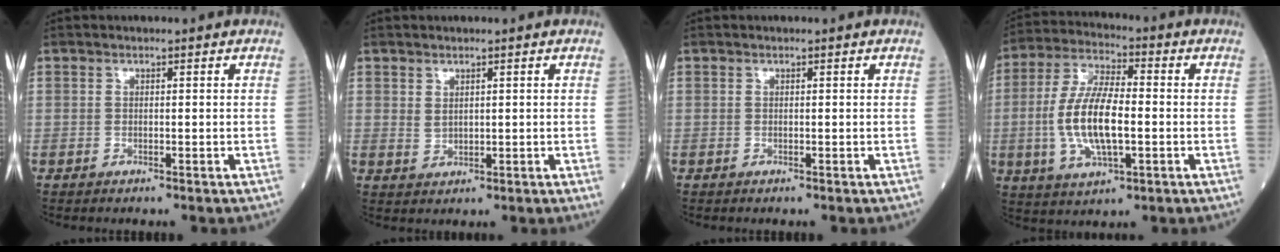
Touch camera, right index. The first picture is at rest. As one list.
[{"total": 1.5, "force": [0.7, 0.9, 0.9], "torque": [-0.017, -0.004, 0.019]}, {"total": 0.0}, {"total": 12.2, "force": [-1.5, 4.0, 11.4], "torque": [-0.240, 0.001, -0.027]}]